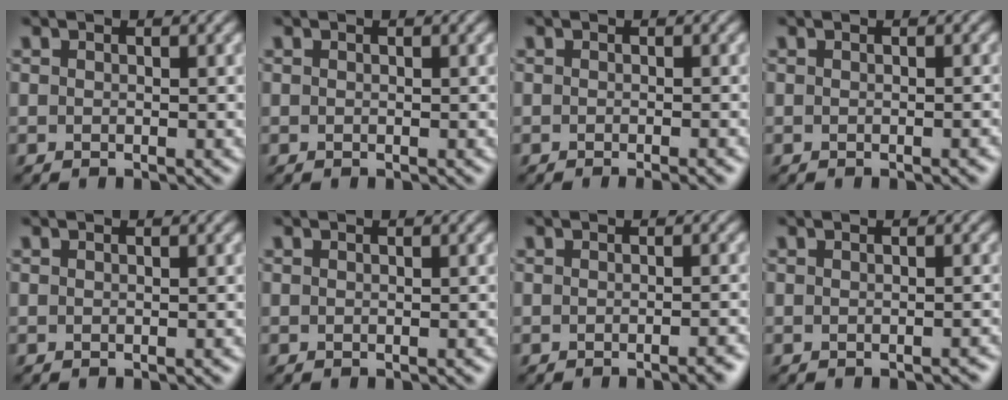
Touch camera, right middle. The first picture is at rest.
{"total": 0.0}
{"total": 1.5, "force": [-0.9, 0.2, 1.2], "torque": [-0.014, 0.001, -0.008]}
{"total": 0.7, "force": [-0.3, 0.3, 0.6], "torque": [-0.009, 0.001, 0.000]}
{"total": 0.0}
{"total": 0.0}
{"total": 1.5, "force": [-1.0, 0.3, 1.1], "torque": [-0.014, 0.004, -0.010]}
{"total": 0.6, "force": [-0.5, 0.3, 0.3], "torque": [-0.007, 0.000, -0.002]}